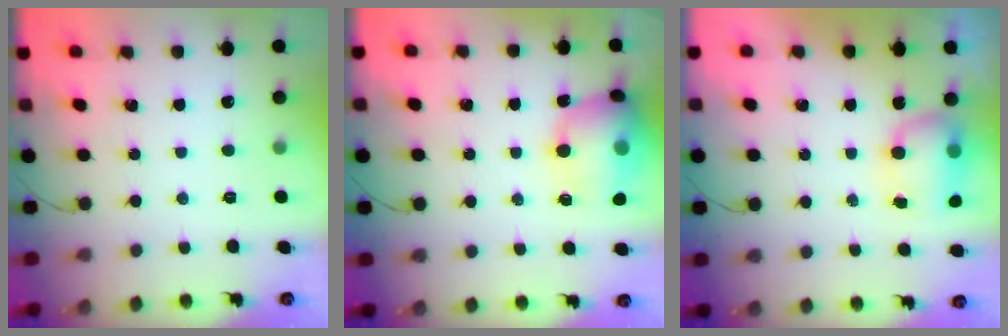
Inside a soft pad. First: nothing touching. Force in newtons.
{"total": 15.2, "press": 15.0, "slide": 2.7}
{"total": 7.9, "press": 7.6, "slide": 2.3}